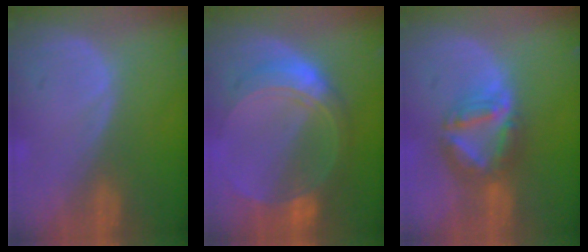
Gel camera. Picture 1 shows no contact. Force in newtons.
{"total": 8.6, "press": 8.6, "slide": 0.7}
{"total": 7.7, "press": 6.7, "slide": 3.9}